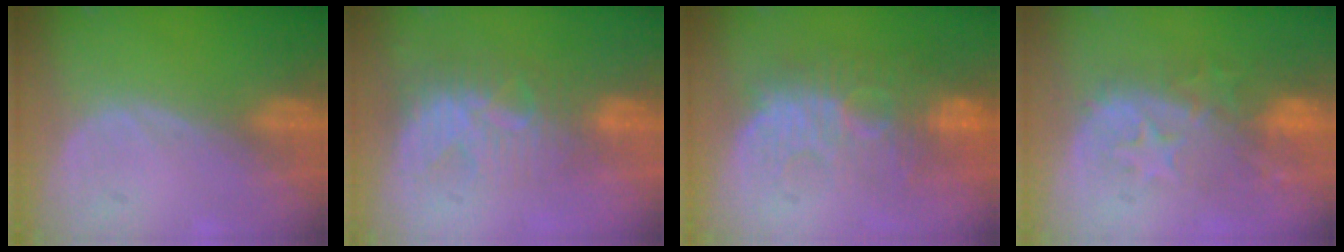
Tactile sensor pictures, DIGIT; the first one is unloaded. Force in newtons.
{"total": 8.9, "press": 7.7, "slide": 4.4}
{"total": 10.8, "press": 9.5, "slide": 5.2}
{"total": 9.9, "press": 8.7, "slide": 4.7}